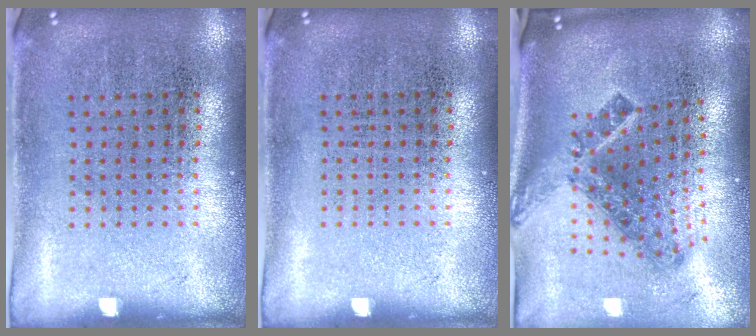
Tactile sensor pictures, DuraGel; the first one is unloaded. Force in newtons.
{"total": 0.0}
{"total": 1.9, "press": 1.3, "slide": 1.4}